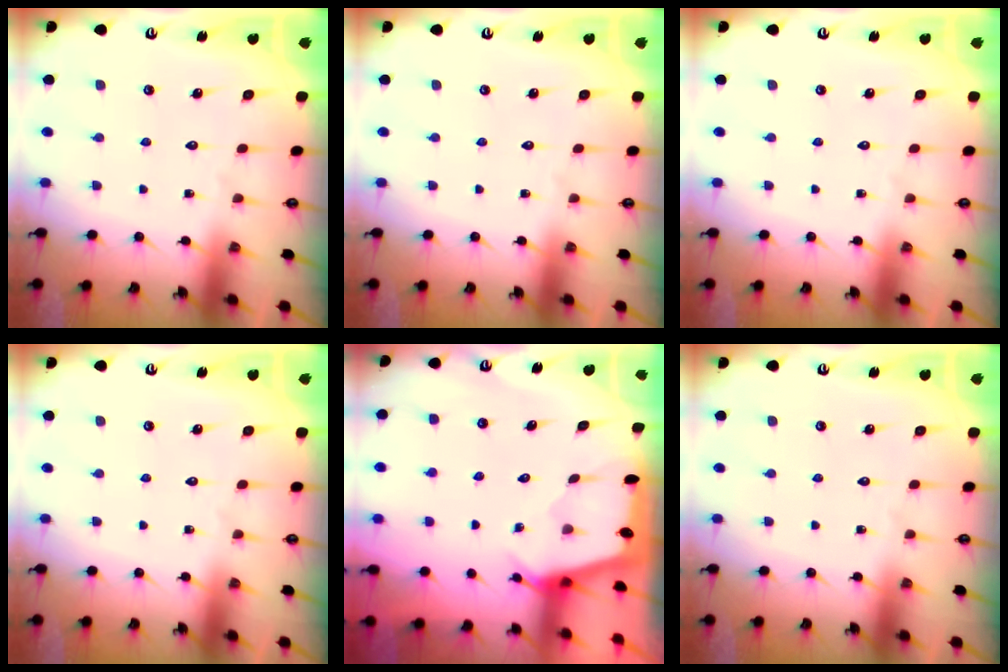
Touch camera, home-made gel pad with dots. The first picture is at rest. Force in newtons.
{"total": 0.0}
{"total": 0.0}
{"total": 0.0}
{"total": 2.2, "press": 2.2, "slide": 0.3}
{"total": 0.0}